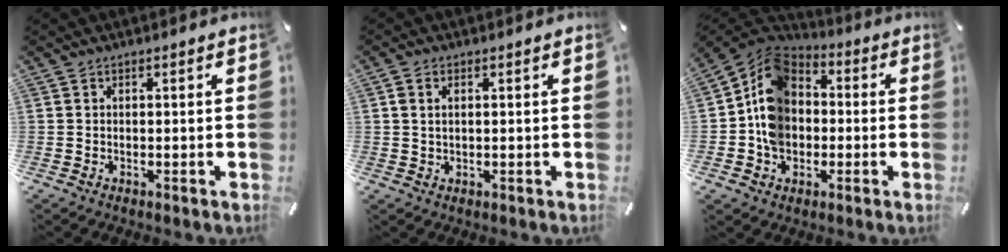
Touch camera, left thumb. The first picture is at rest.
{"total": 2.2, "force": [0.6, 1.4, 1.6], "torque": [-0.043, 0.003, 0.008]}
{"total": 11.4, "force": [-1.4, 9.9, 5.5], "torque": [-0.135, 0.024, -0.028]}